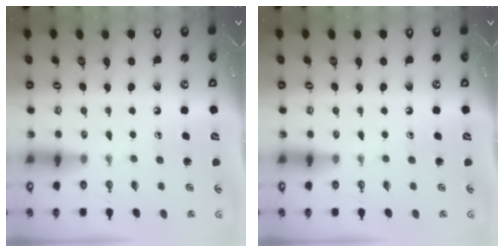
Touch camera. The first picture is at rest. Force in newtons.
{"total": 0.0}